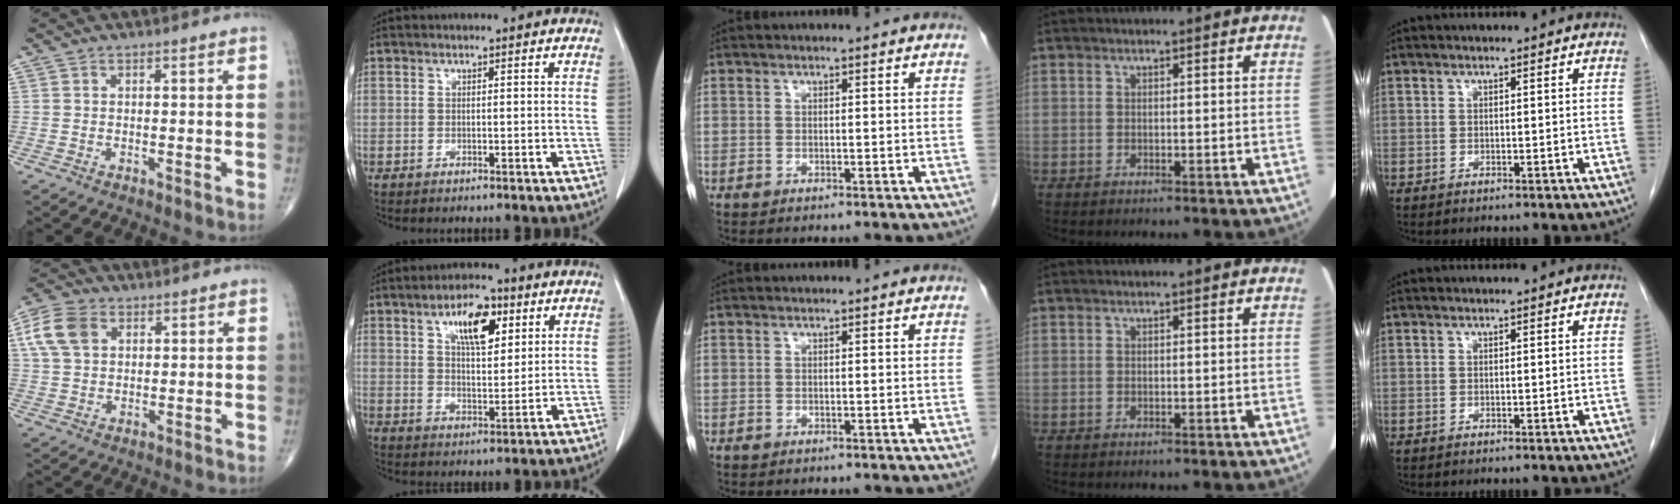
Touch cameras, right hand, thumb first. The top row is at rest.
{"thumb": {"total": 8.8, "force": [3.0, 6.0, 5.6], "torque": [-0.109, 0.008, 0.055]}, "index": {"total": 8.7, "force": [4.2, 3.4, 6.8], "torque": [-0.114, 0.008, 0.072]}, "middle": {"total": 0.7, "force": [-0.6, 0.2, 0.1], "torque": [-0.011, -0.001, -0.010]}}